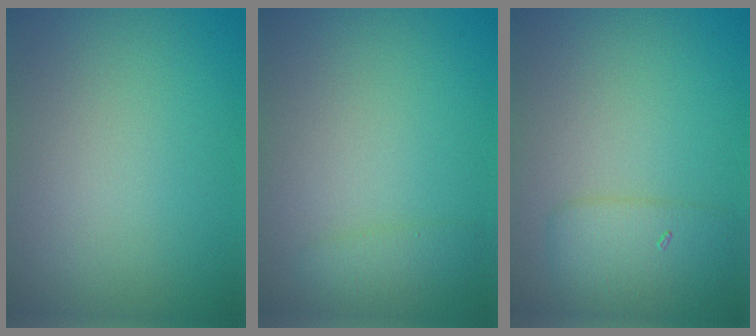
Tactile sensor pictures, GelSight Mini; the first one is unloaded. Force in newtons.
{"total": 1.5, "press": 1.5, "slide": 0.1}
{"total": 3.1, "press": 3.1, "slide": 0.1}